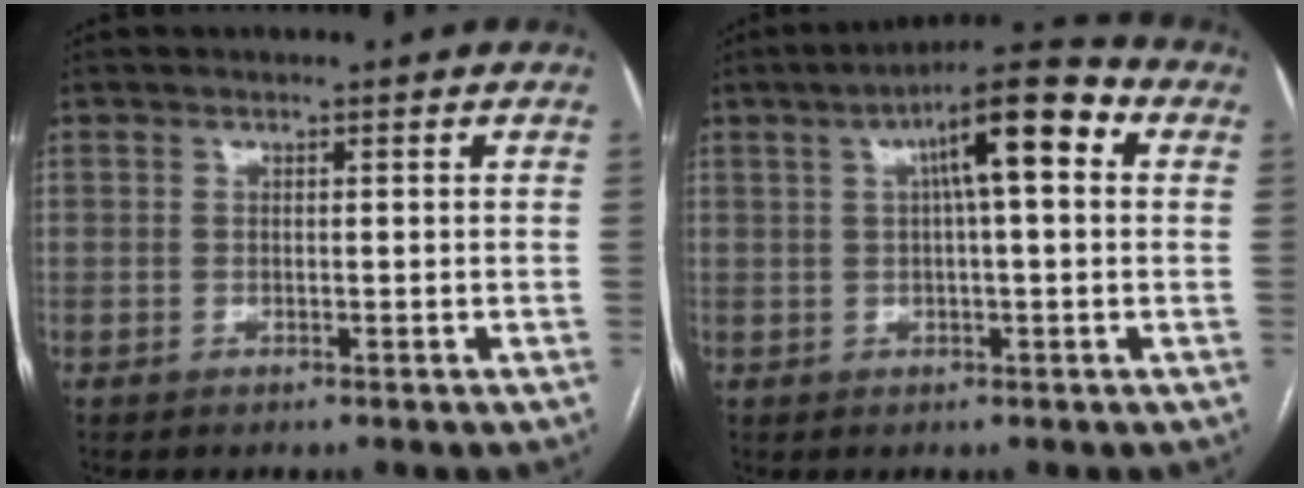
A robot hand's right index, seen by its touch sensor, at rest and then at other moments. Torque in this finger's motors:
{"motor_torque": [1.80, 0.34, 0.81, 0.15]}